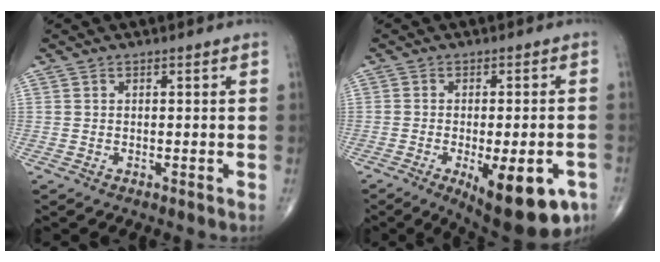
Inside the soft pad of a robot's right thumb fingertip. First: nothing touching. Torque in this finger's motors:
{"motor_torque": [-0.07, 0.63, 0.15, -0.20, 0.14]}